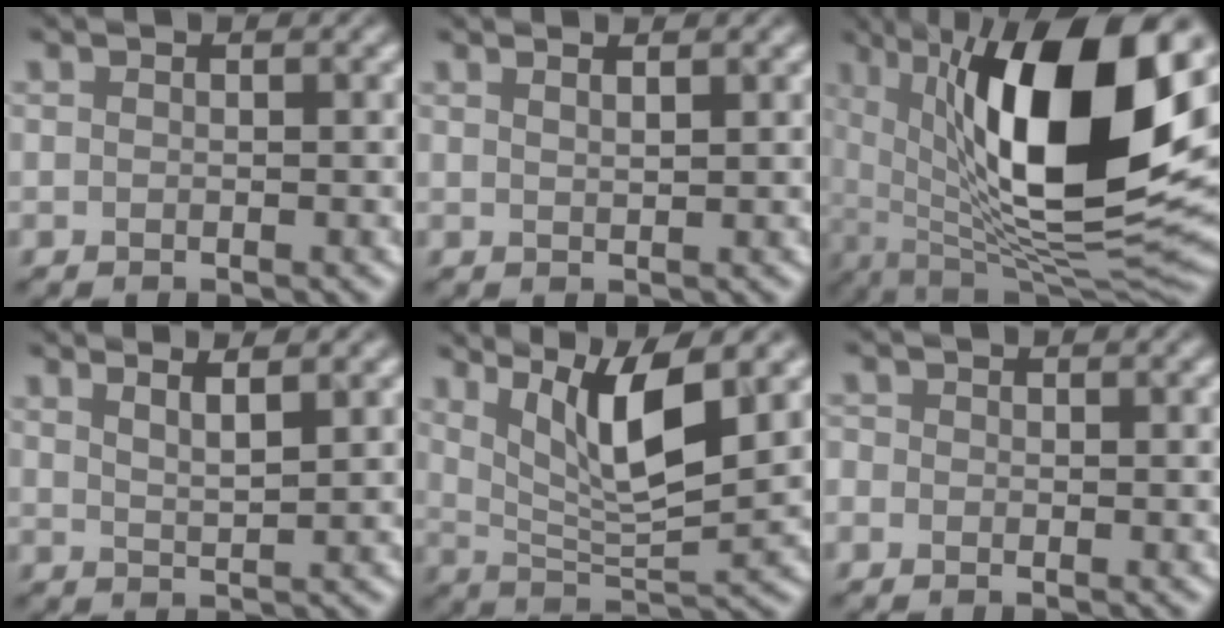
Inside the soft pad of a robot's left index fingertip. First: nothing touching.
{"total": 1.5, "force": [1.1, 0.5, 0.9], "torque": [-0.001, 0.003, 0.006]}
{"total": 16.8, "force": [4.6, 6.3, 14.9], "torque": [-0.237, -0.011, 0.071]}
{"total": 2.7, "force": [1.9, 0.6, 1.8], "torque": [-0.015, 0.011, 0.020]}
{"total": 7.8, "force": [3.7, 1.9, 6.7], "torque": [-0.117, -0.010, 0.070]}
{"total": 0.6, "force": [-0.3, 0.5, 0.1], "torque": [0.001, -0.003, -0.008]}